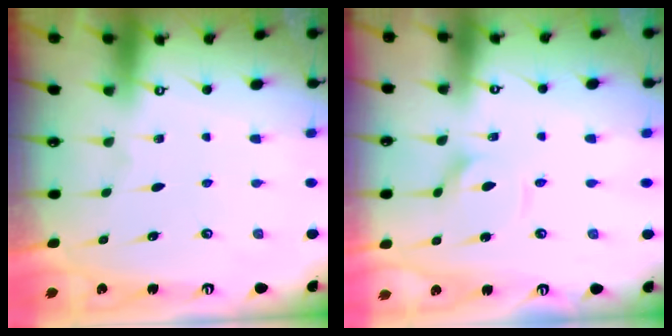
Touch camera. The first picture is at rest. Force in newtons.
{"total": 2.7, "press": 2.7, "slide": 0.3}